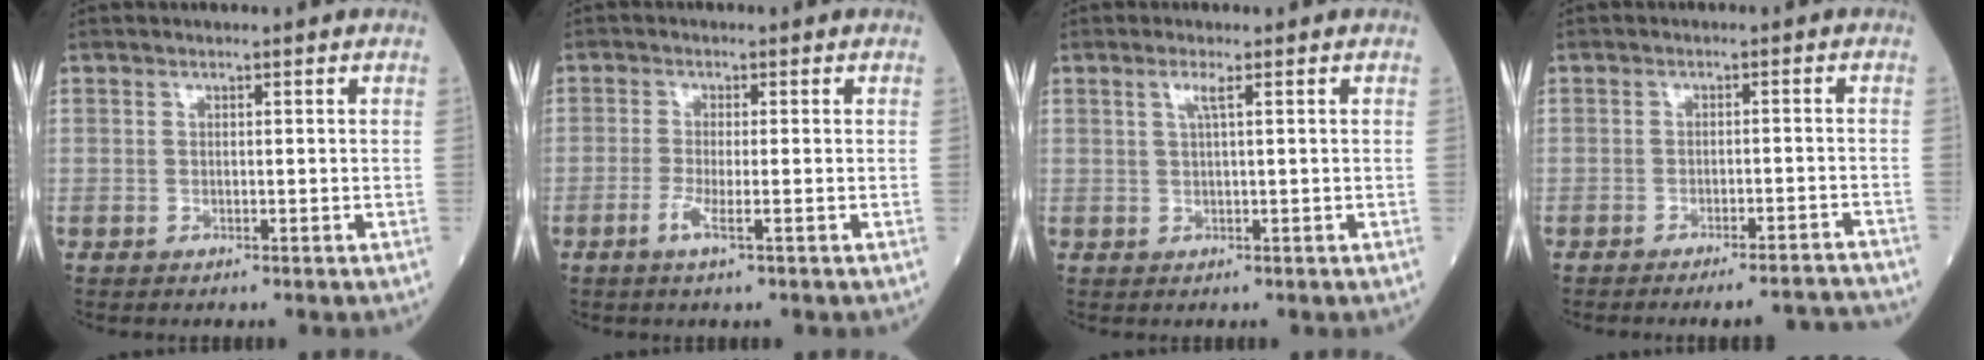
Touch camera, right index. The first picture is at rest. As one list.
[{"total": 2.8, "force": [-1.3, -0.1, 2.5], "torque": [-0.054, -0.006, -0.029]}, {"total": 1.7, "force": [0.8, -0.2, 1.5], "torque": [-0.038, 0.004, 0.016]}, {"total": 7.7, "force": [-7.6, -0.2, 1.5], "torque": [0.001, 0.005, -0.097]}]